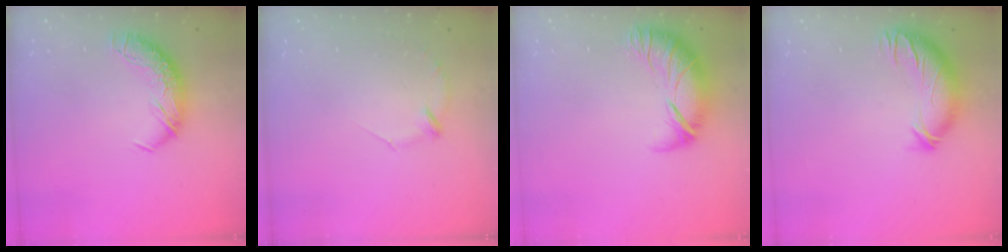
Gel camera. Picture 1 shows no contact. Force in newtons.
{"total": 7.0, "press": 7.0, "slide": 0.8}
{"total": 3.2, "press": 2.2, "slide": 2.2}
{"total": 3.5, "press": 2.6, "slide": 2.4}